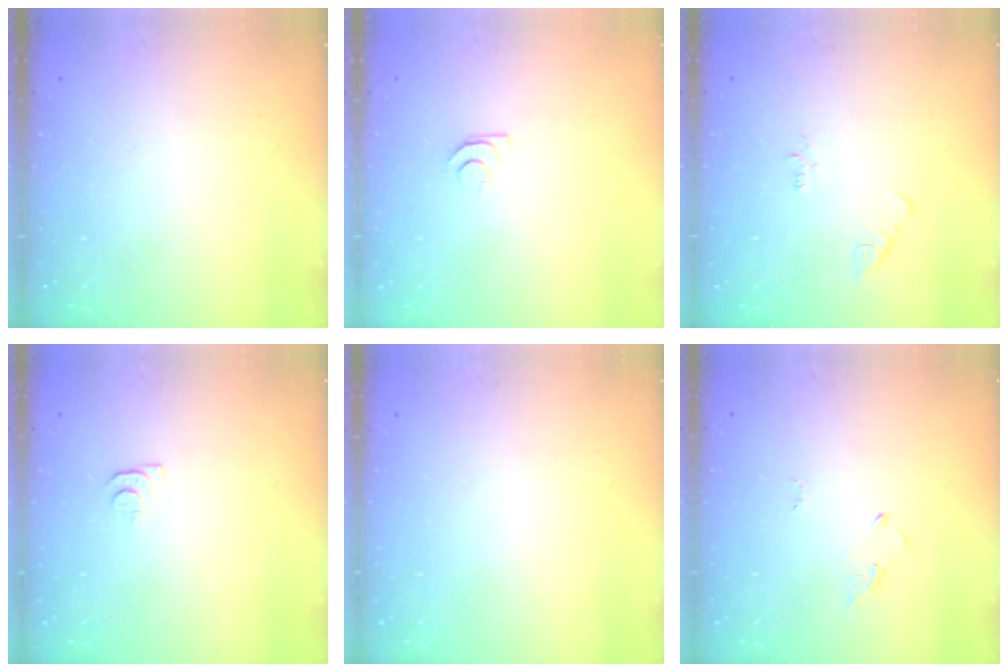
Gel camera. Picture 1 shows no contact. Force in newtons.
{"total": 4.1, "press": 4.1, "slide": 0.5}
{"total": 1.9, "press": 1.9, "slide": 0.3}
{"total": 4.3, "press": 4.3, "slide": 0.6}
{"total": 0.0}
{"total": 2.9, "press": 2.9, "slide": 0.3}